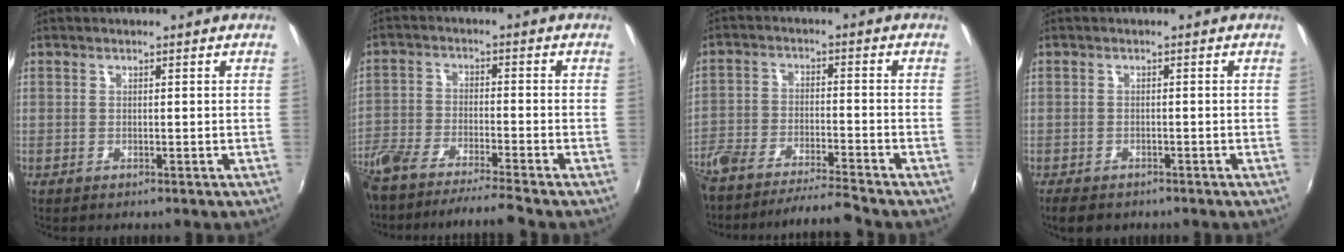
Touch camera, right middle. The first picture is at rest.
{"total": 12.1, "force": [-10.8, 0.2, 5.6], "torque": [-0.133, -0.023, -0.197]}
{"total": 11.8, "force": [-10.8, 0.6, 4.7], "torque": [-0.117, -0.011, -0.193]}
{"total": 3.8, "force": [-2.9, 1.8, 1.7], "torque": [-0.044, -0.012, -0.046]}